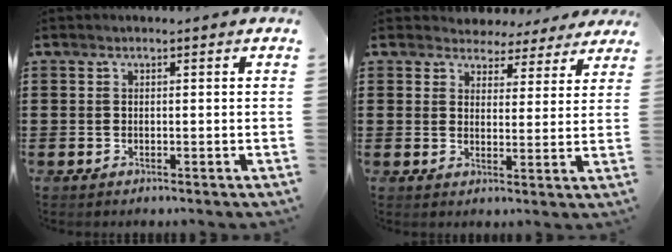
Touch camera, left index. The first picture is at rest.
{"total": 4.1, "force": [3.8, 1.6, 0.2], "torque": [-0.017, -0.014, 0.067]}